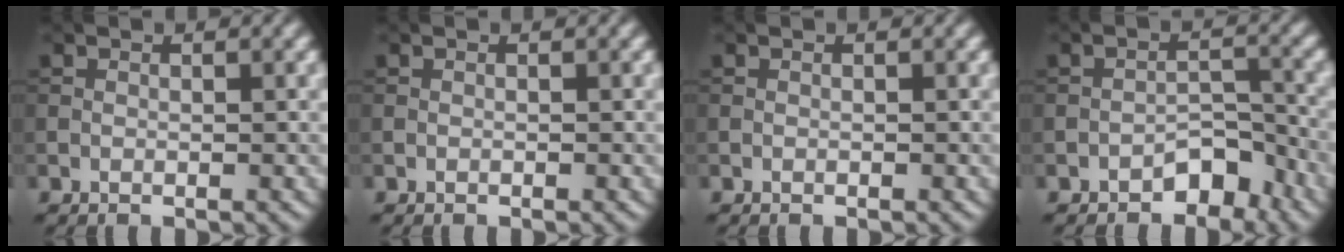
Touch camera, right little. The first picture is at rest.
{"total": 0.0}
{"total": 0.0}
{"total": 3.2, "force": [-2.3, 1.6, 1.6], "torque": [-0.013, 0.012, -0.037]}